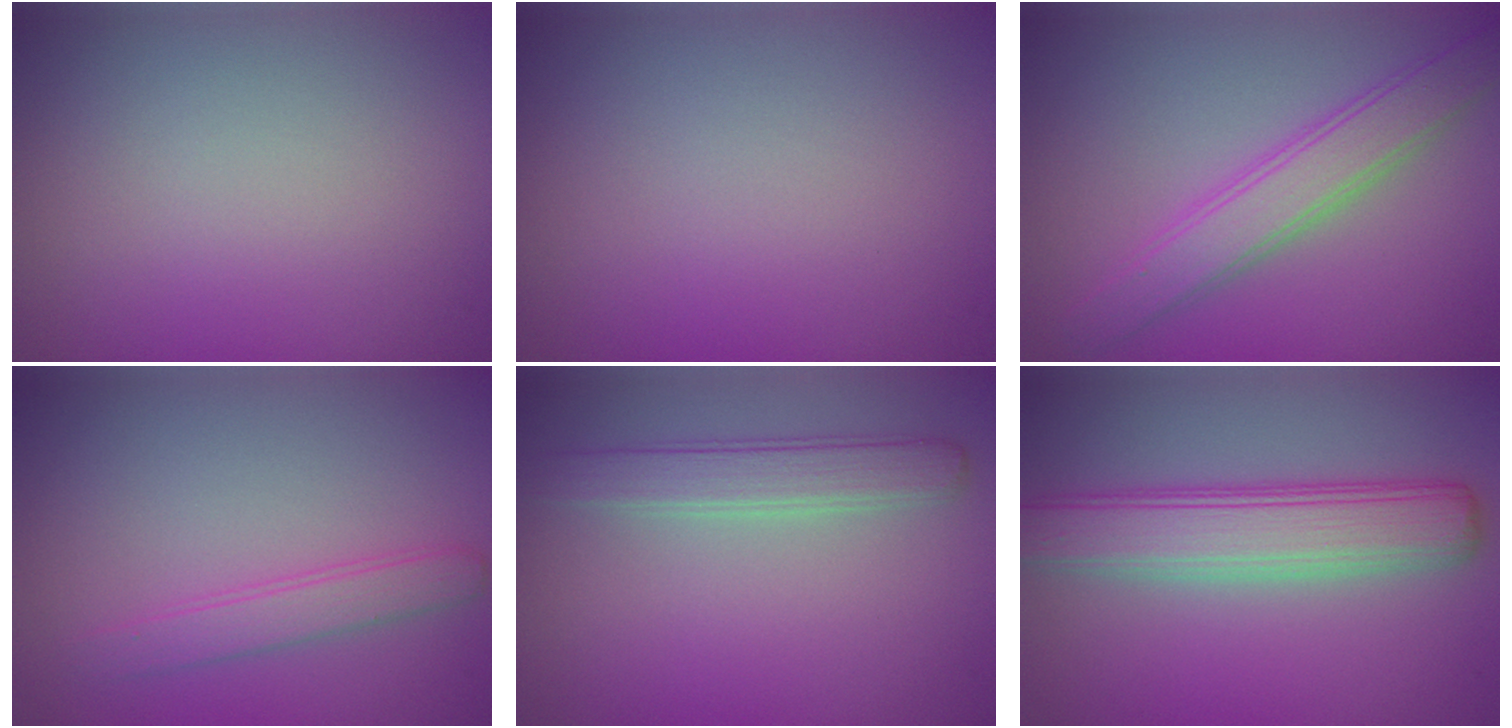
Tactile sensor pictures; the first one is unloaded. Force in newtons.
{"total": 0.0}
{"total": 3.9, "press": 3.9, "slide": 0.1}
{"total": 2.0, "press": 2.0, "slide": 0.0}
{"total": 2.8, "press": 2.8, "slide": 0.1}
{"total": 5.9, "press": 5.9, "slide": 0.4}